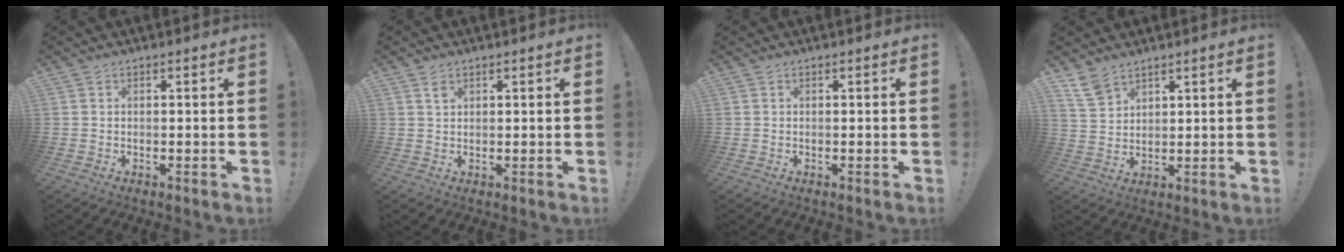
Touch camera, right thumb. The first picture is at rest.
{"total": 1.7, "force": [1.1, 0.9, 0.9], "torque": [-0.011, -0.004, 0.019]}
{"total": 0.0}
{"total": 7.2, "force": [5.5, 3.5, 3.0], "torque": [-0.062, -0.023, 0.109]}